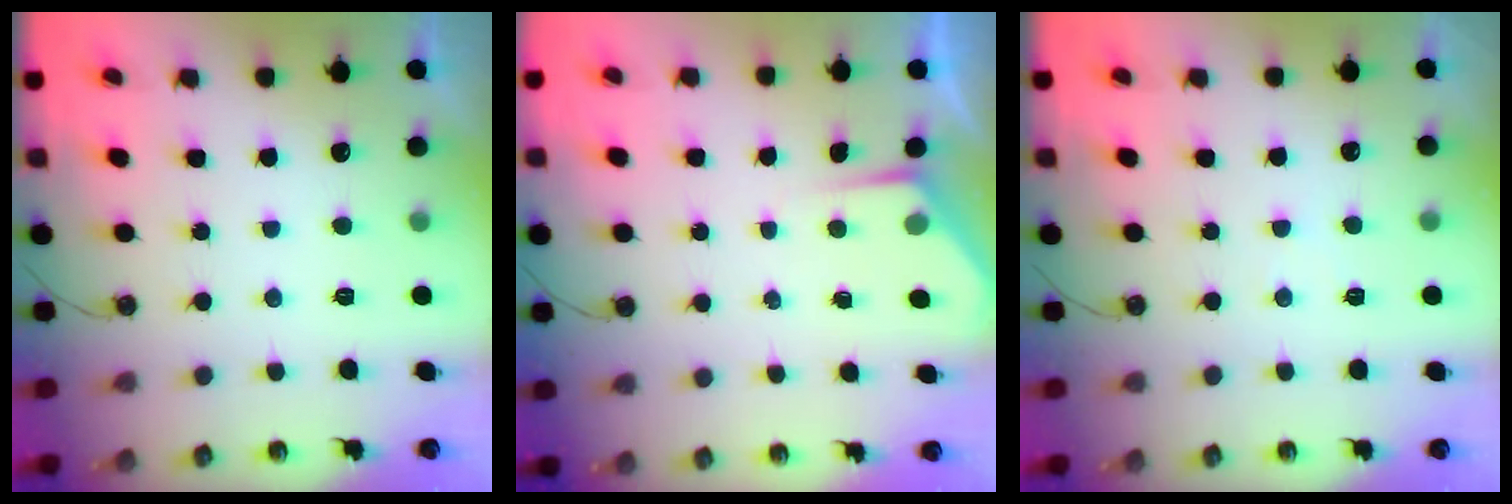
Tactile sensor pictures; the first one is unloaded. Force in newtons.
{"total": 2.9, "press": 2.8, "slide": 0.5}
{"total": 2.7, "press": 2.6, "slide": 0.5}